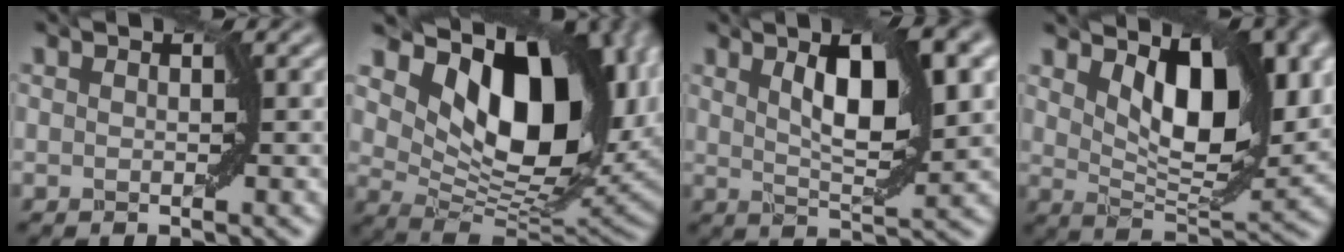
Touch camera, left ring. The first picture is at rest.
{"total": 15.7, "force": [5.8, 8.9, 11.5], "torque": [-0.162, -0.003, 0.109]}
{"total": 8.0, "force": [2.7, 2.3, 7.2], "torque": [-0.112, 0.005, 0.048]}
{"total": 8.9, "force": [3.2, 4.1, 7.2], "torque": [-0.115, -0.012, 0.054]}